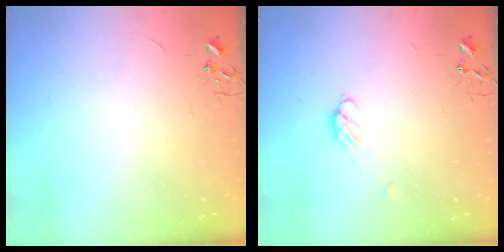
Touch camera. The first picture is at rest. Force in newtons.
{"total": 6.2, "press": 6.2, "slide": 0.8}